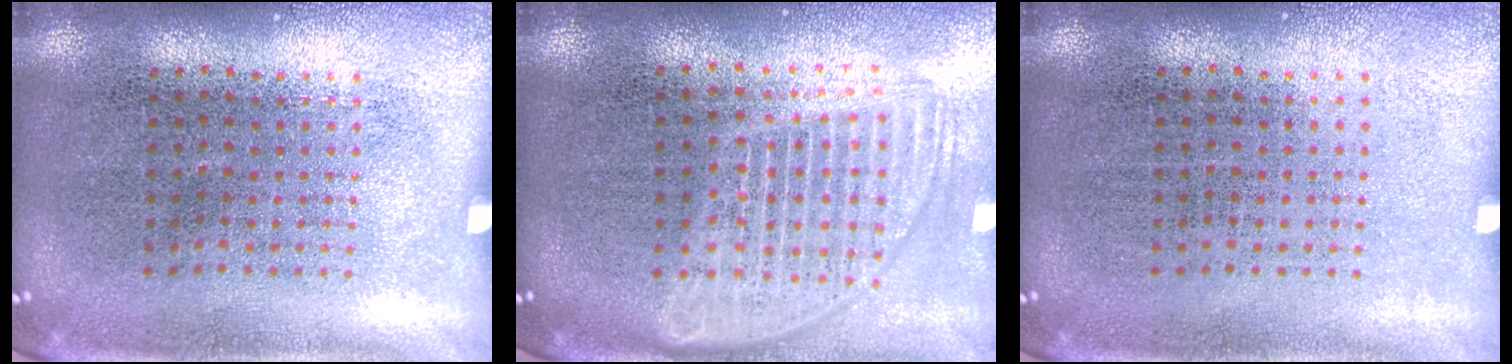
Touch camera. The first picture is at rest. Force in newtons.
{"total": 1.8, "press": 1.5, "slide": 0.9}
{"total": 0.0}